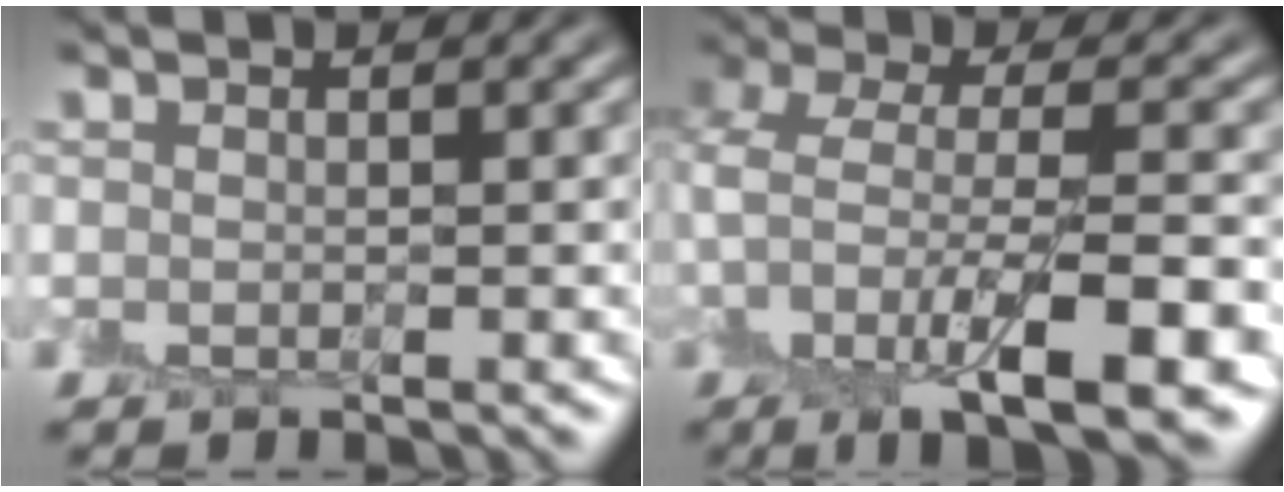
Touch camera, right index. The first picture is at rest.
{"total": 8.9, "force": [-2.4, 3.5, 7.8], "torque": [-0.140, 0.000, -0.045]}